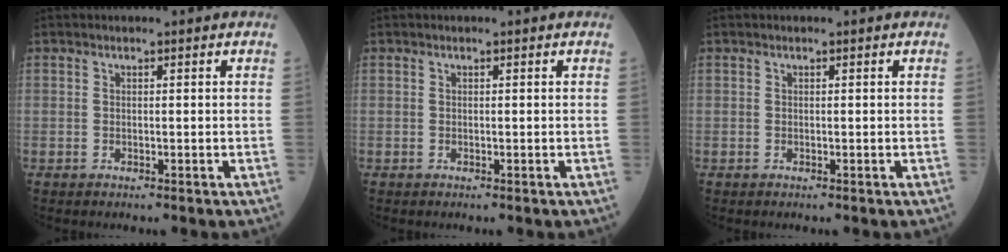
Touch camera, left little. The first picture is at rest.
{"total": 0.0}
{"total": 0.0}